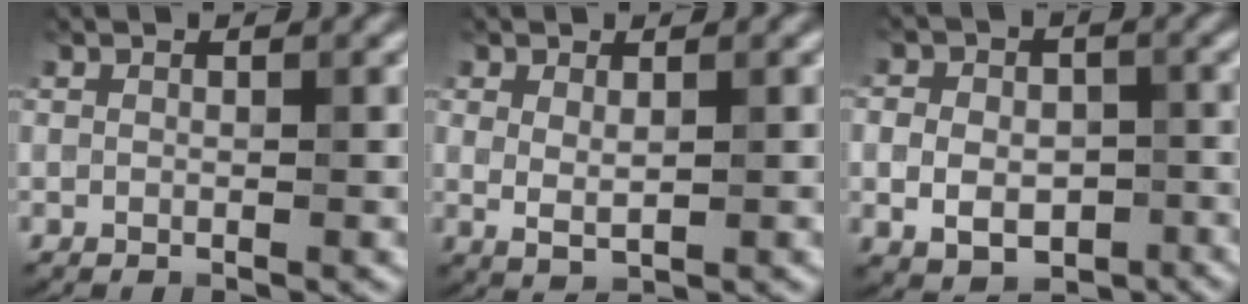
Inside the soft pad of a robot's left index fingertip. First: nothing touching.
{"total": 1.6, "force": [0.5, 0.6, 1.4], "torque": [-0.029, -0.005, 0.014]}
{"total": 6.1, "force": [-1.5, 4.5, 3.8], "torque": [-0.056, -0.010, -0.022]}